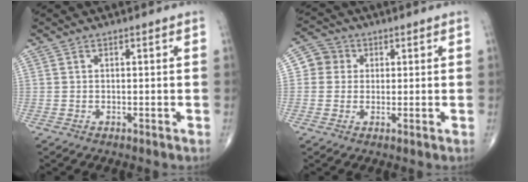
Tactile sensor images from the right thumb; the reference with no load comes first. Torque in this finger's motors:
{"motor_torque": [-0.31, 0.23, -0.04, -0.20, -0.05]}